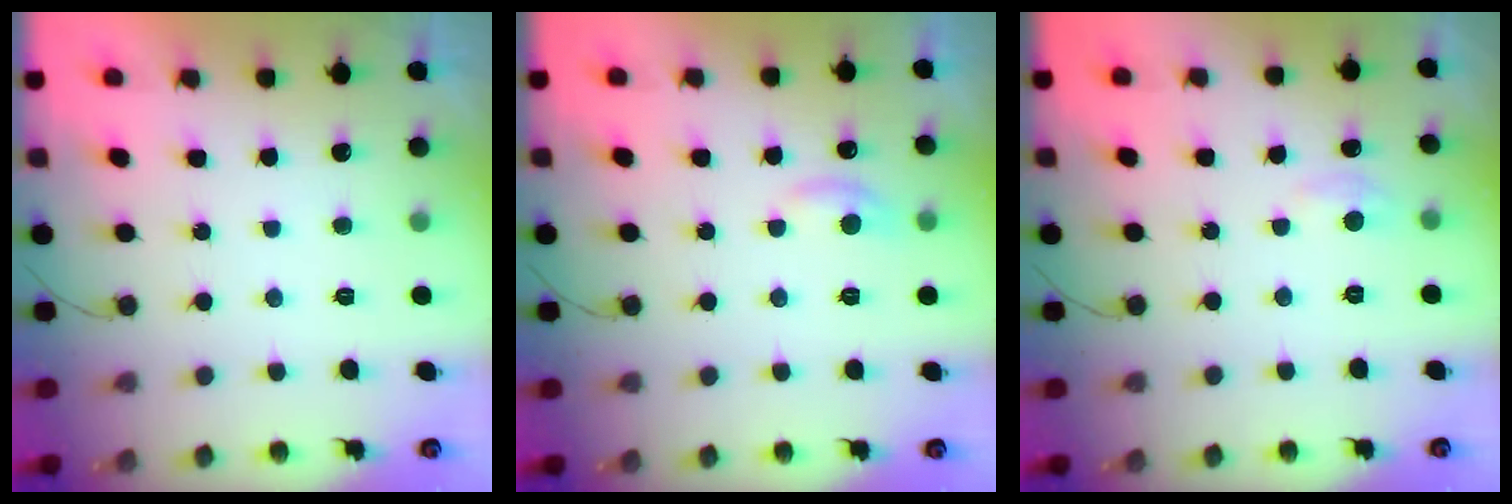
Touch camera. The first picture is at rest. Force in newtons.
{"total": 6.6, "press": 6.6, "slide": 0.8}
{"total": 2.9, "press": 2.9, "slide": 0.4}